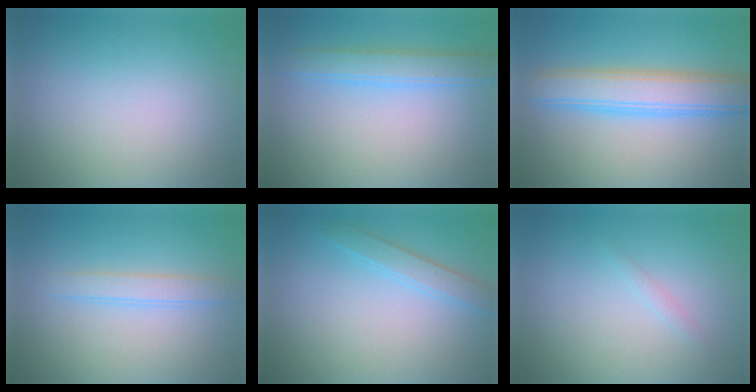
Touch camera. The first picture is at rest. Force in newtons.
{"total": 3.1, "press": 3.1, "slide": 0.2}
{"total": 5.8, "press": 5.8, "slide": 0.1}
{"total": 1.9, "press": 1.9, "slide": 0.2}
{"total": 2.0, "press": 2.0, "slide": 0.1}
{"total": 0.6, "press": 0.6, "slide": 0.0}